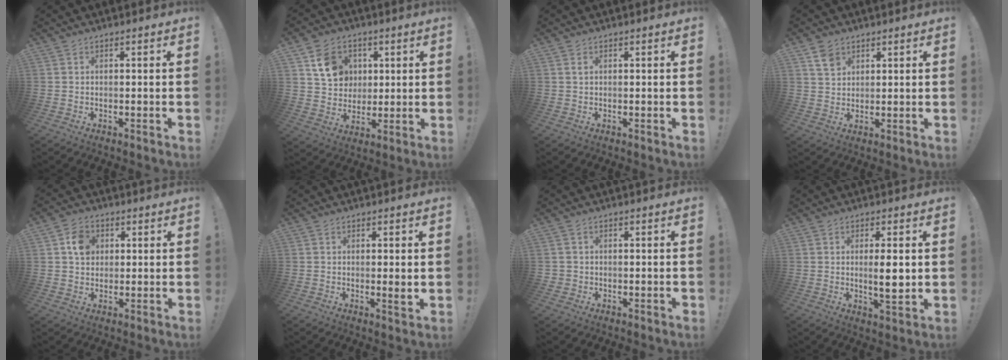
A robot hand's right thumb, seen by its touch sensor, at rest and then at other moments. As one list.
[{"total": 11.3, "force": [4.3, 9.6, 4.0], "torque": [-0.048, -0.014, 0.089]}, {"total": 1.0, "force": [0.4, 0.7, 0.6], "torque": [-0.009, 0.002, 0.007]}, {"total": 5.1, "force": [3.2, 3.5, 1.9], "torque": [-0.020, -0.014, 0.059]}, {"total": 6.4, "force": [1.7, 5.4, 2.9], "torque": [-0.029, 0.000, 0.030]}, {"total": 2.3, "force": [0.1, 0.2, 2.3], "torque": [-0.031, -0.007, 0.000]}, {"total": 1.7, "force": [-0.6, 1.5, 0.6], "torque": [-0.015, 0.007, -0.009]}, {"total": 6.8, "force": [0.2, 1.4, 6.7], "torque": [-0.103, -0.013, -0.002]}]